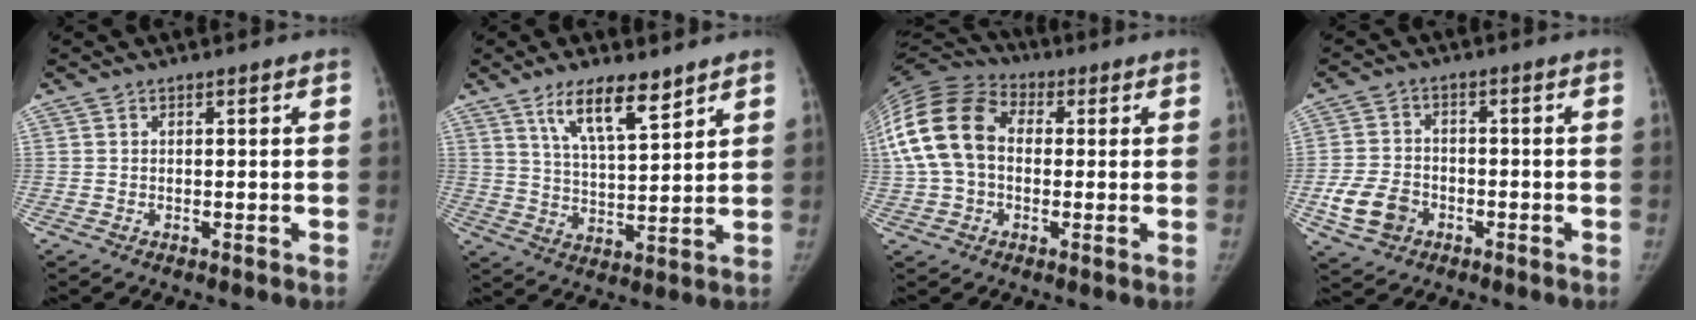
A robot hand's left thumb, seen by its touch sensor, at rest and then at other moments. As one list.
[{"total": 10.0, "force": [6.6, 2.9, 7.0], "torque": [-0.108, -0.040, 0.124]}, {"total": 16.4, "force": [1.2, 11.9, 11.3], "torque": [-0.227, 0.035, 0.012]}, {"total": 7.7, "force": [-3.1, 5.9, 3.8], "torque": [-0.063, 0.013, -0.054]}]